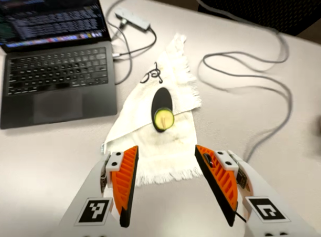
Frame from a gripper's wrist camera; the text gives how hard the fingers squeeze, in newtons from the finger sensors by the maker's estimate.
{"total": 0.0}